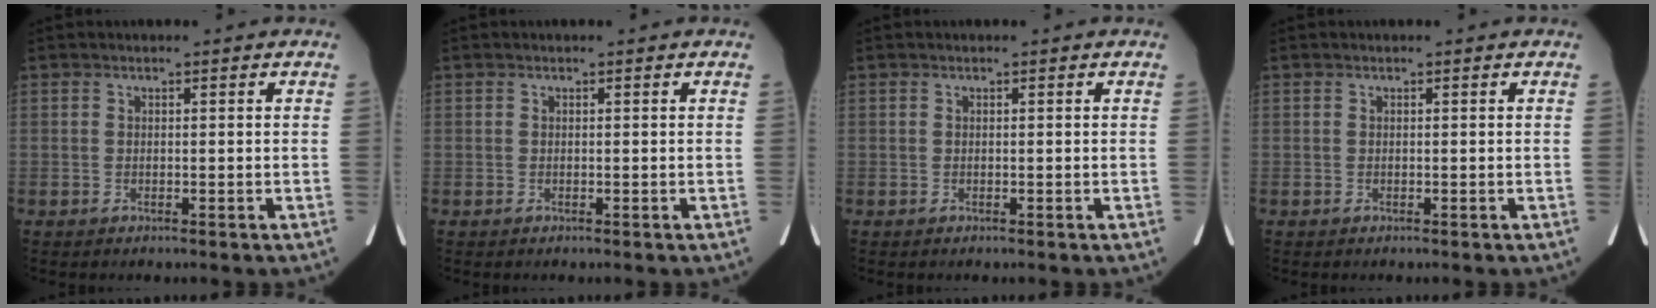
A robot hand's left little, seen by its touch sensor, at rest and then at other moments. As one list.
[{"total": 0.0}, {"total": 0.0}, {"total": 0.0}]